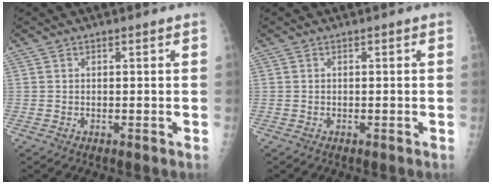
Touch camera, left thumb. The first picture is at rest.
{"total": 0.0}